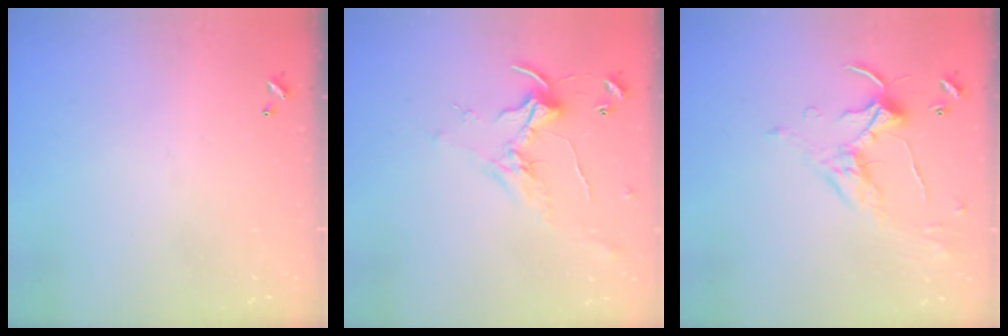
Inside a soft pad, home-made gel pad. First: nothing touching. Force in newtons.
{"total": 1.6, "press": 1.5, "slide": 0.5}
{"total": 1.7, "press": 1.5, "slide": 0.9}